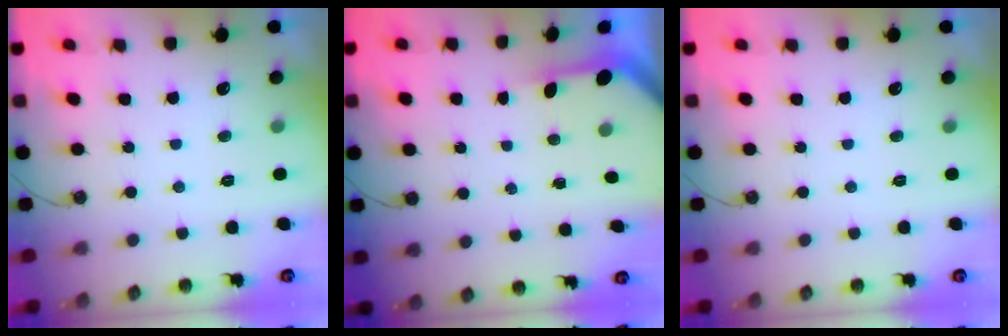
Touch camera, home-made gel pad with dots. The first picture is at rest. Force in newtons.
{"total": 3.1, "press": 3.1, "slide": 0.2}
{"total": 0.0}